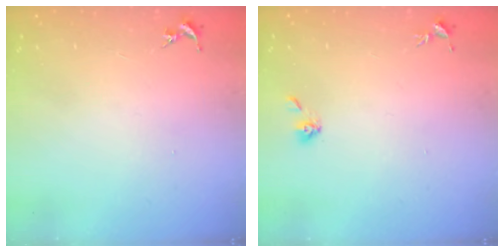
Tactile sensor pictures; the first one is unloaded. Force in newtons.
{"total": 4.0, "press": 3.5, "slide": 2.1}